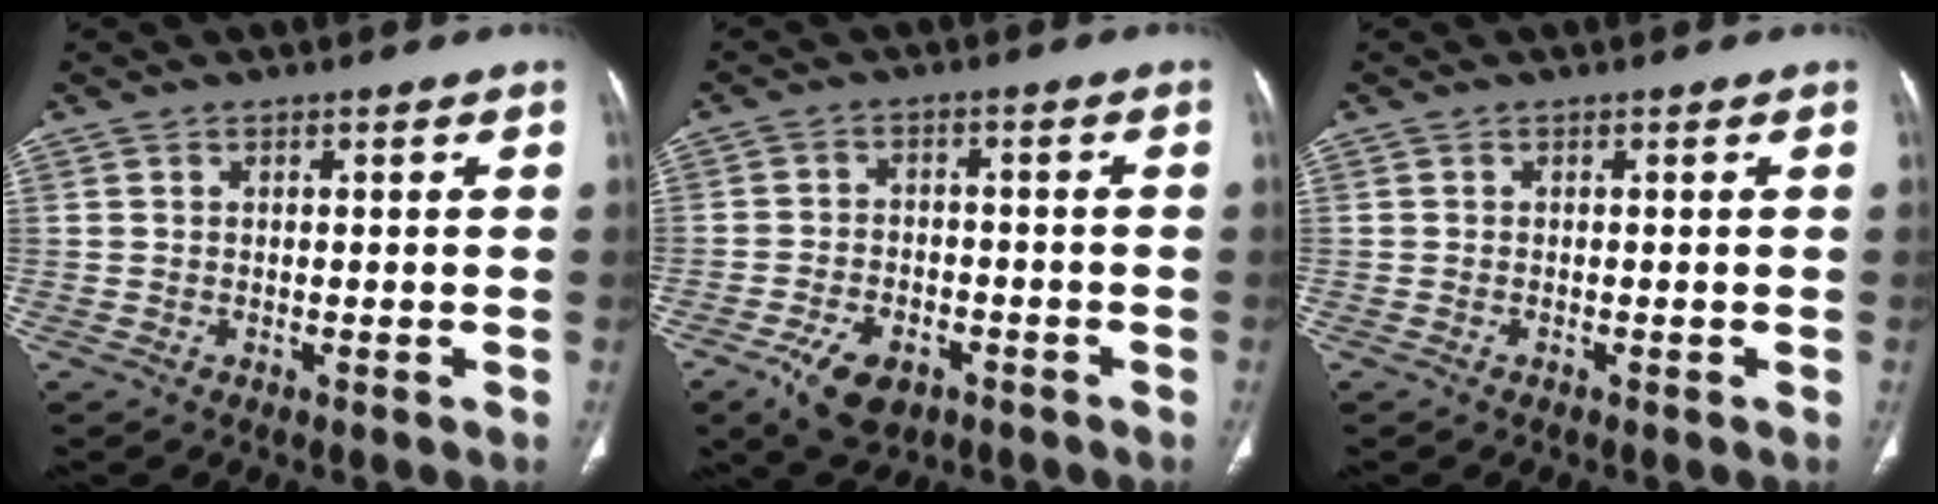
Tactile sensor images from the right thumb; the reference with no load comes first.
{"total": 8.5, "force": [-4.7, 5.0, 5.0], "torque": [-0.084, 0.020, -0.073]}
{"total": 0.0}